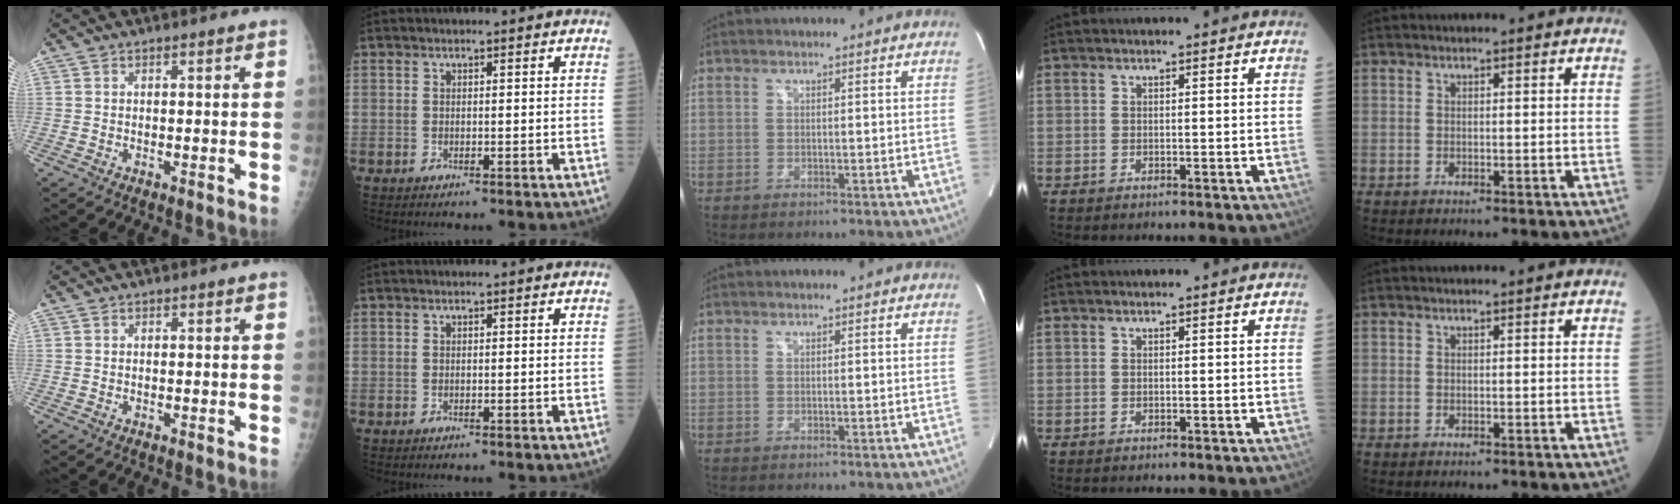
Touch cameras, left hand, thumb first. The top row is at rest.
{}